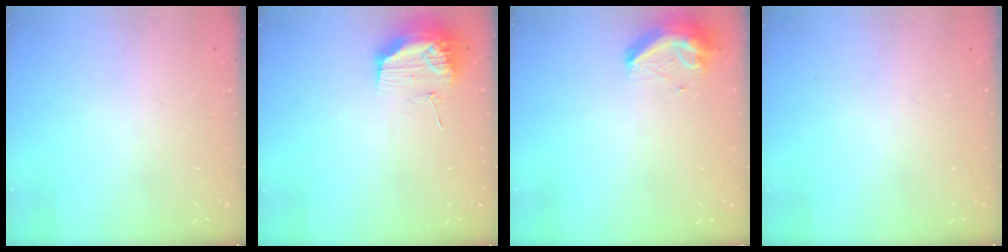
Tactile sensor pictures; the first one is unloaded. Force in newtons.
{"total": 12.3, "press": 12.3, "slide": 1.1}
{"total": 9.5, "press": 9.5, "slide": 0.6}
{"total": 0.0}